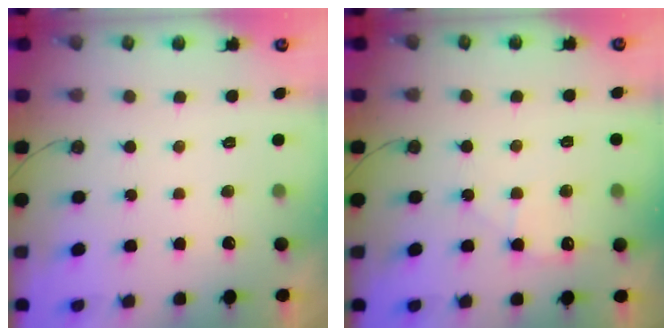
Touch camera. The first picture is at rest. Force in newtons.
{"total": 5.7, "press": 5.6, "slide": 0.7}